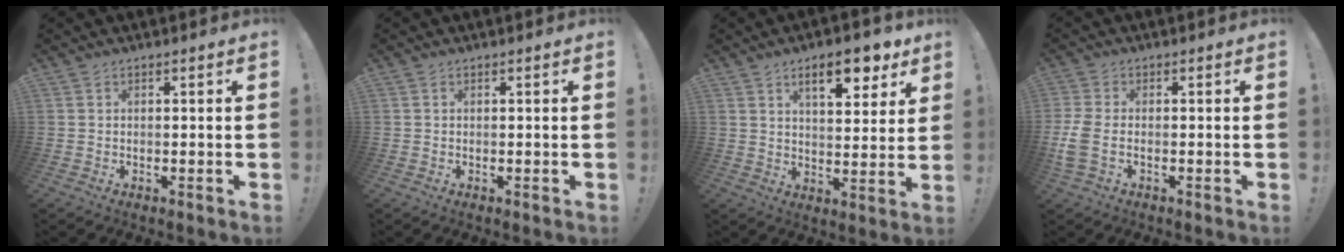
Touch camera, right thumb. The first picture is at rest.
{"total": 0.0}
{"total": 11.6, "force": [6.5, 4.2, 8.7], "torque": [-0.115, -0.028, 0.105]}
{"total": 5.8, "force": [-1.7, 3.0, 4.7], "torque": [-0.110, -0.005, -0.028]}